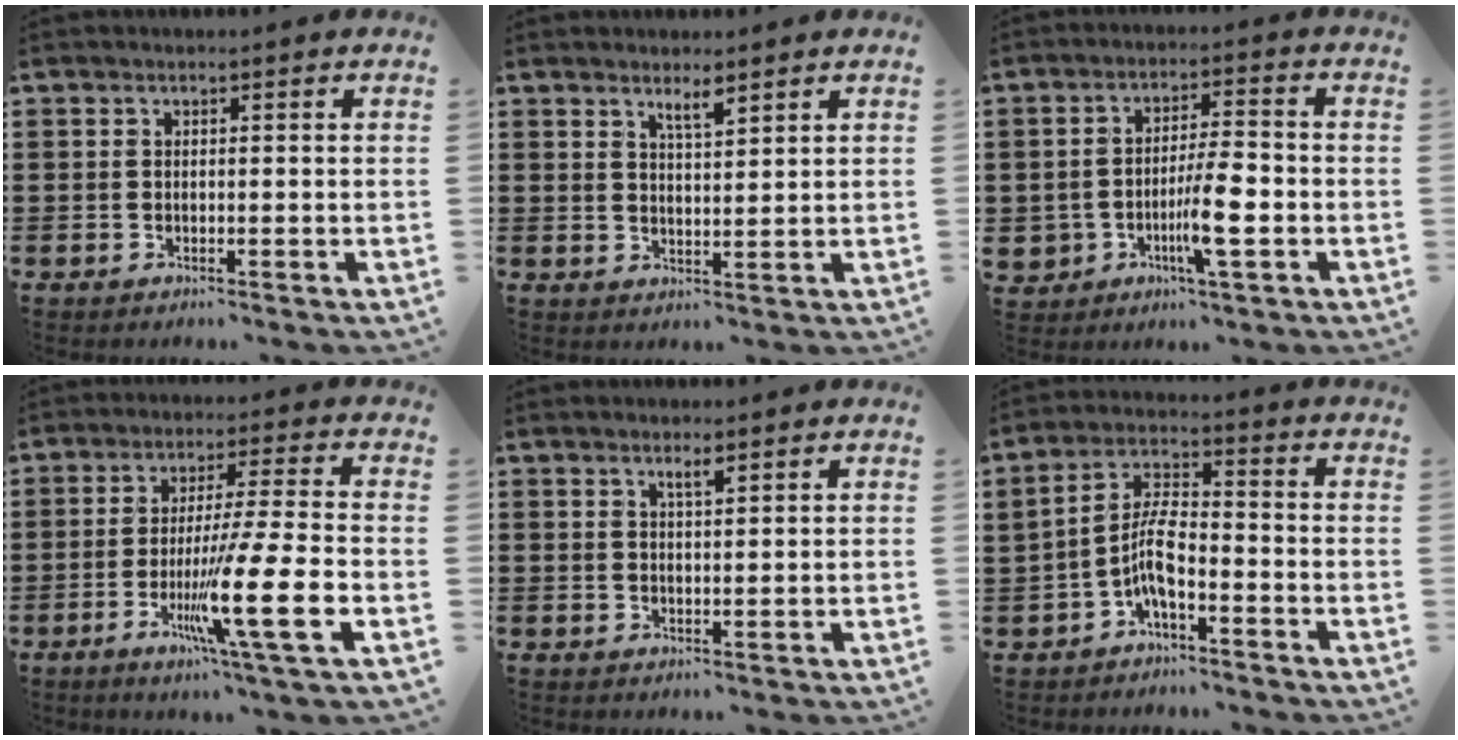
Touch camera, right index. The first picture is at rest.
{"total": 2.8, "force": [2.2, 0.4, 1.6], "torque": [-0.027, -0.001, 0.037]}
{"total": 7.7, "force": [-2.3, 2.5, 6.9], "torque": [-0.136, -0.006, -0.041]}
{"total": 13.5, "force": [-4.2, 0.5, 12.8], "torque": [-0.237, -0.014, -0.075]}
{"total": 1.7, "force": [1.2, 0.3, 1.2], "torque": [-0.016, -0.001, 0.018]}
{"total": 6.2, "force": [-2.7, 2.0, 5.2], "torque": [-0.114, 0.004, -0.056]}